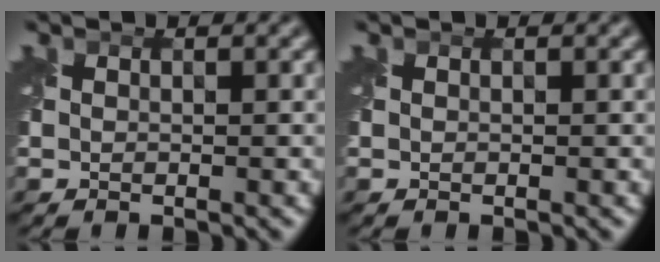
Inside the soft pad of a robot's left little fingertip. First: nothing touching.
{"total": 0.0}